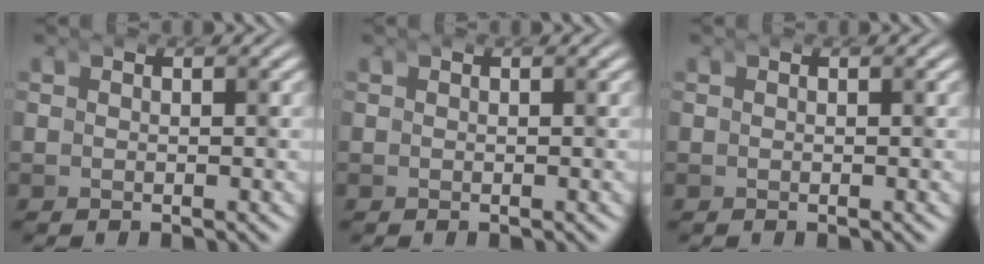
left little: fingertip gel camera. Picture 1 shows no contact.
{"total": 0.0}
{"total": 0.0}